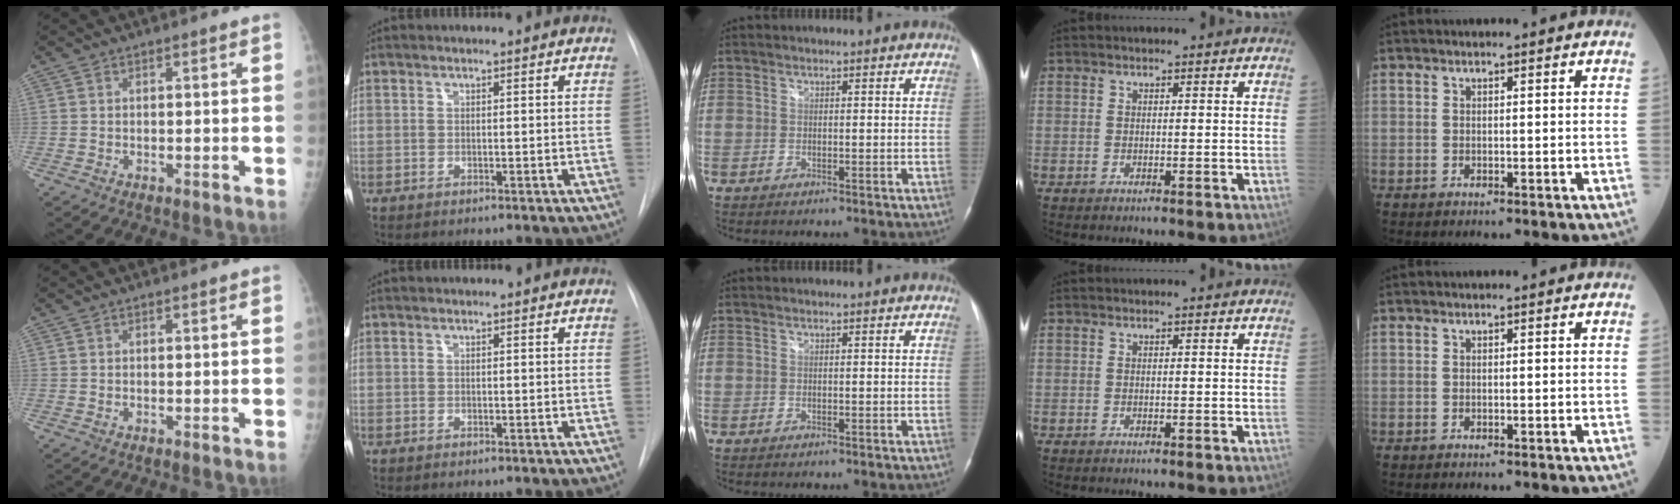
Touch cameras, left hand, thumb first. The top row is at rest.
{}